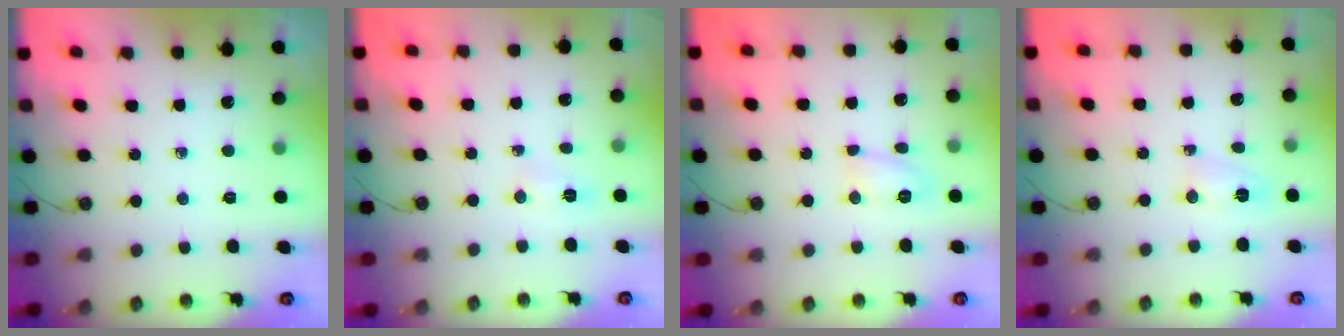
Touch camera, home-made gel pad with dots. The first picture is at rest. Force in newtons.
{"total": 3.4, "press": 1.8, "slide": 2.8}
{"total": 5.5, "press": 5.5, "slide": 0.3}
{"total": 9.2, "press": 3.8, "slide": 8.3}